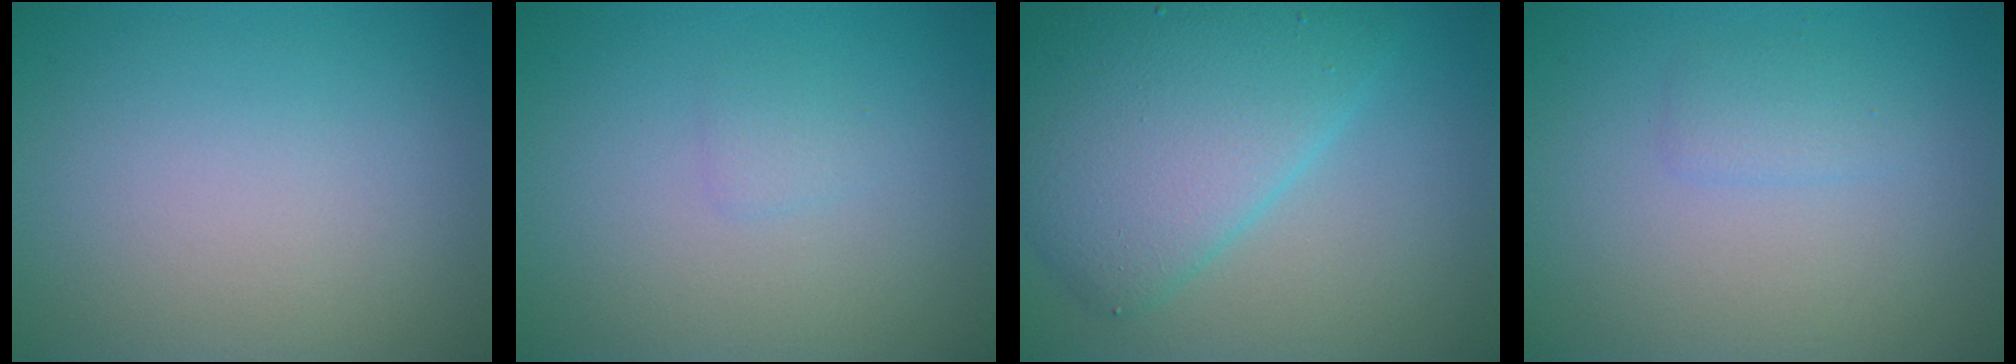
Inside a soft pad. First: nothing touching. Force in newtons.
{"total": 0.8, "press": 0.8, "slide": 0.0}
{"total": 7.9, "press": 7.9, "slide": 0.4}
{"total": 1.2, "press": 1.2, "slide": 0.0}